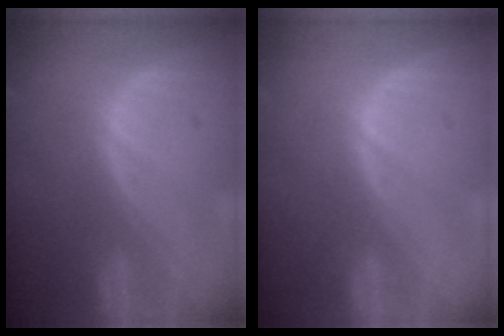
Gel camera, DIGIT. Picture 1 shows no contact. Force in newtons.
{"total": 0.0}